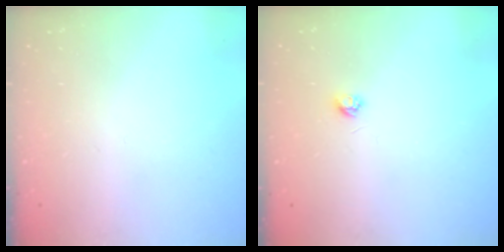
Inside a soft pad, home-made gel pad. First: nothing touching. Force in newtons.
{"total": 3.7, "press": 3.7, "slide": 0.3}